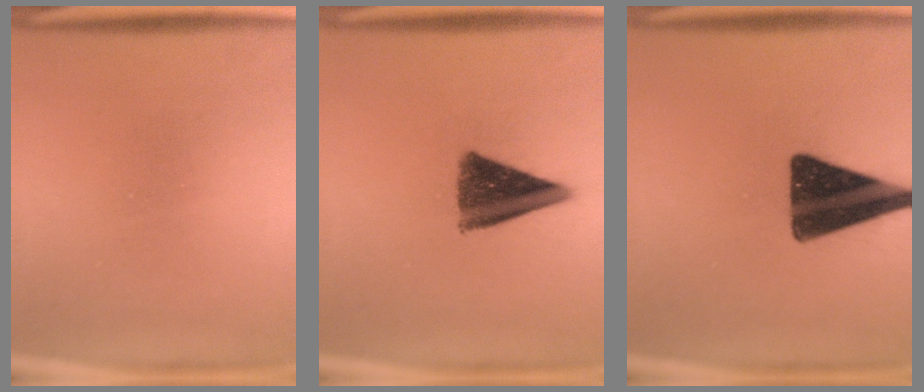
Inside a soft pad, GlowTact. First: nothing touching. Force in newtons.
{"total": 10.6}
{"total": 14.5}